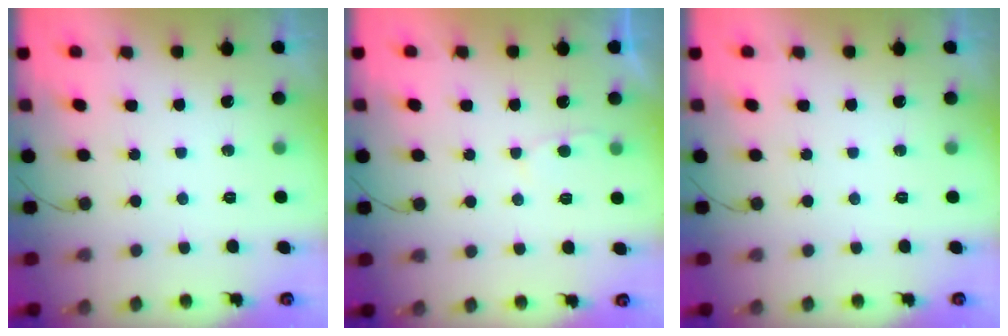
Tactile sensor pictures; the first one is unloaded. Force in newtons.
{"total": 2.4, "press": 2.4, "slide": 0.4}
{"total": 0.0}